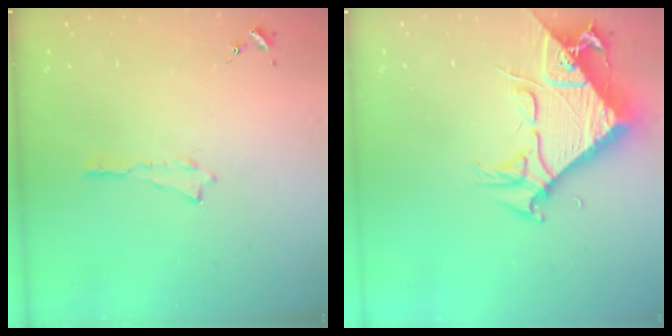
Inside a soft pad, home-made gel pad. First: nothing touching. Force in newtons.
{"total": 9.0, "press": 9.0, "slide": 0.9}